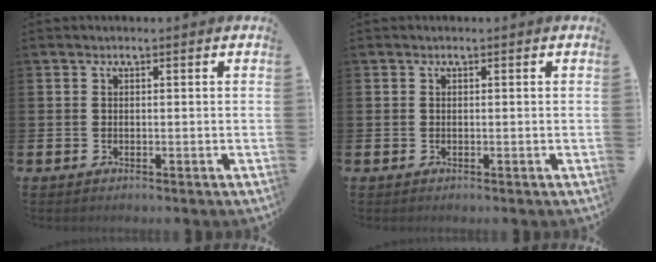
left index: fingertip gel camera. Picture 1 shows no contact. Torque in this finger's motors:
{"motor_torque": [0.00, 0.00, 0.00, -0.01]}